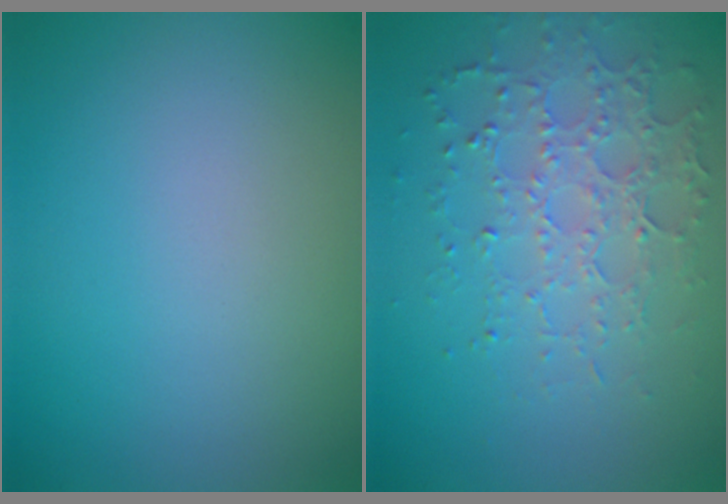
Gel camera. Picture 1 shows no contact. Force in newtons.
{"total": 3.4, "press": 3.2, "slide": 1.3}